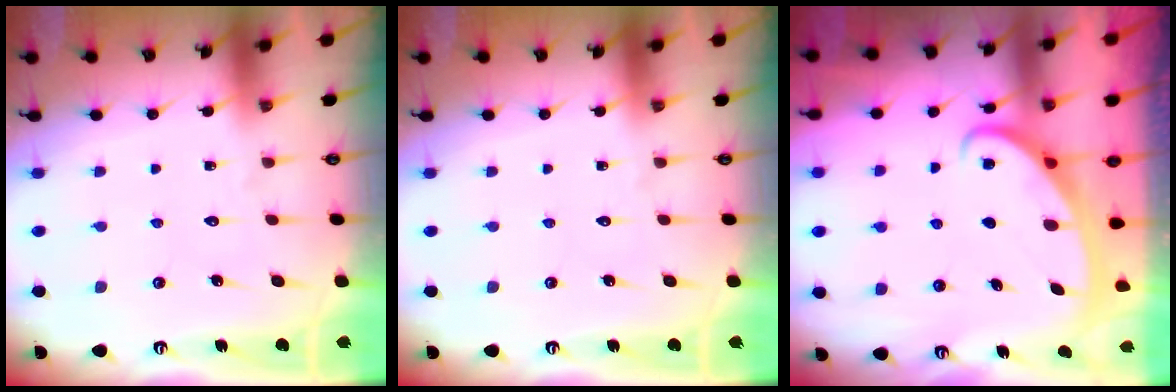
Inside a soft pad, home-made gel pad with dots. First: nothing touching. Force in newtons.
{"total": 0.0}
{"total": 2.7, "press": 2.7, "slide": 0.4}